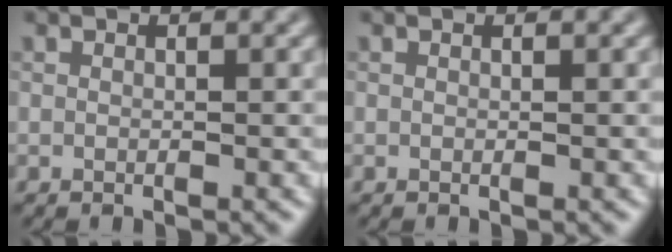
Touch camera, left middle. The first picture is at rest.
{"total": 0.0}